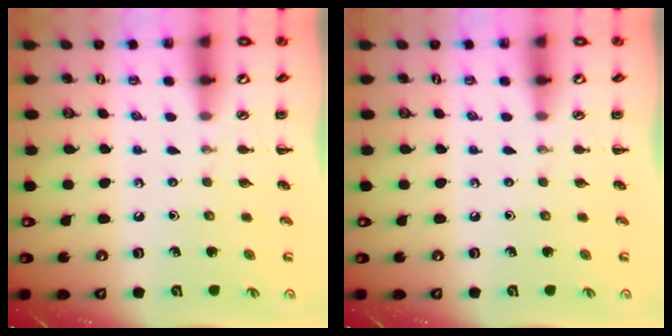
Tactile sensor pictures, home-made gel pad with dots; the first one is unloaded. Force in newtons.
{"total": 0.0}